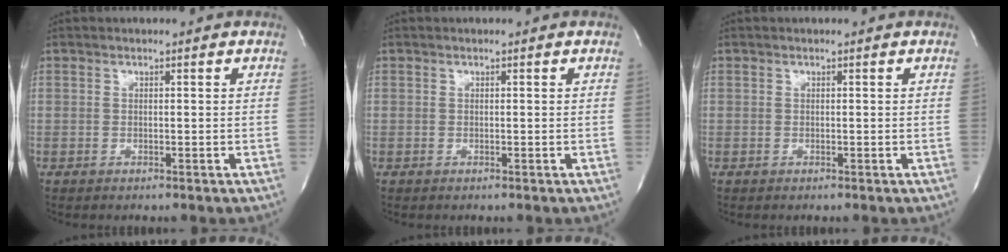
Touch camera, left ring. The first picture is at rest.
{"total": 0.0}
{"total": 0.0}